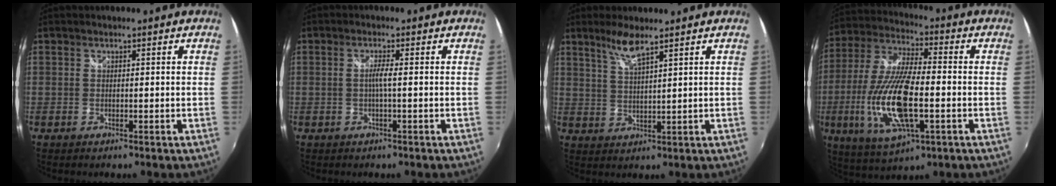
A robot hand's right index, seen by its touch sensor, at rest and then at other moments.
{"total": 1.9, "force": [-0.3, -0.4, 1.8], "torque": [-0.032, 0.000, -0.009]}
{"total": 4.6, "force": [3.5, 0.2, 3.1], "torque": [-0.064, 0.000, 0.071]}
{"total": 18.1, "force": [-4.2, 5.9, 16.5], "torque": [-0.346, -0.016, -0.075]}